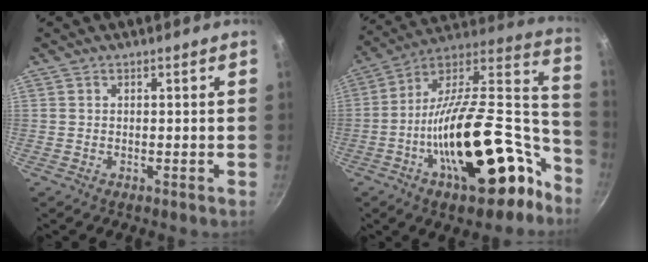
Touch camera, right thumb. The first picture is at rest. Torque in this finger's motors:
{"motor_torque": [1.09, 0.74, 2.19, -0.58, 0.42]}